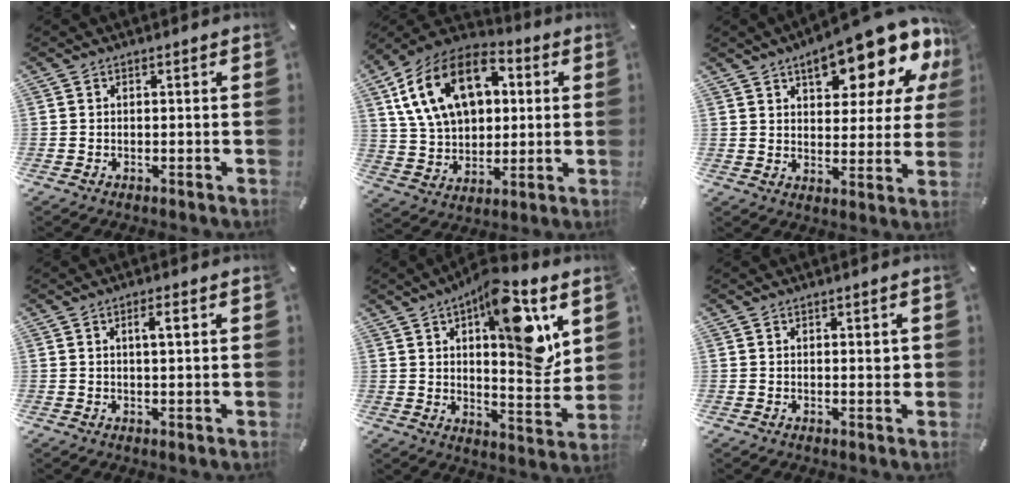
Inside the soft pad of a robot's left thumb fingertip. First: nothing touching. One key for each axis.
{"total": 19.2, "fx": 6.6, "fy": 13.2, "fz": 12.4, "tx": -0.248, "ty": -0.014, "tz": 0.118}
{"total": 18.5, "fx": 11.4, "fy": 7.6, "fz": 12.5, "tx": -0.160, "ty": -0.076, "tz": 0.183}
{"total": 3.2, "fx": 0.9, "fy": 0.5, "fz": 3.0, "tx": -0.051, "ty": 0.004, "tz": 0.010}
{"total": 17.7, "fx": 7.9, "fy": 6.7, "fz": 14.3, "tx": -0.188, "ty": -0.045, "tz": 0.121}
{"total": 1.7, "fx": 0.4, "fy": 0.9, "fz": 1.4, "tx": -0.012, "ty": -0.003, "tz": 0.003}